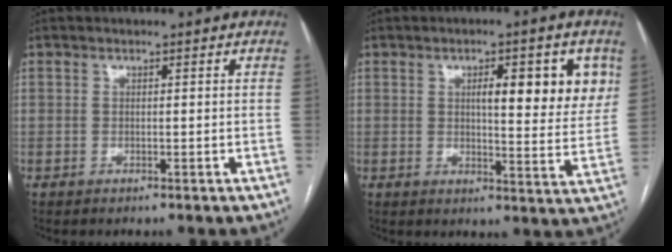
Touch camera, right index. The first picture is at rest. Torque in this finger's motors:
{"motor_torque": [0.27, 0.19, 0.36, 0.09]}